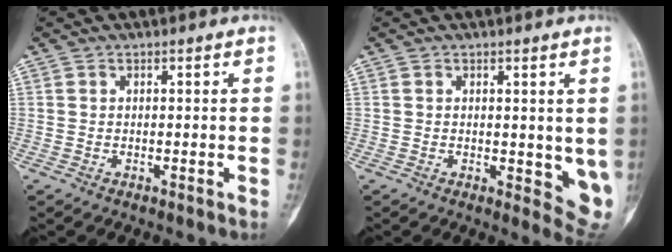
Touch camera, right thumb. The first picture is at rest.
{"total": 6.1, "force": [0.5, 2.9, 5.3], "torque": [-0.040, -0.016, 0.009]}